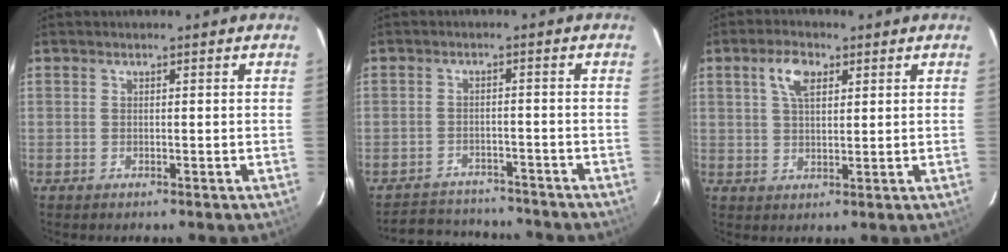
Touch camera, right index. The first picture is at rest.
{"total": 11.3, "force": [-10.2, 3.9, 2.6], "torque": [-0.067, 0.018, -0.137]}
{"total": 5.4, "force": [2.4, 2.7, 4.0], "torque": [-0.073, 0.012, 0.044]}